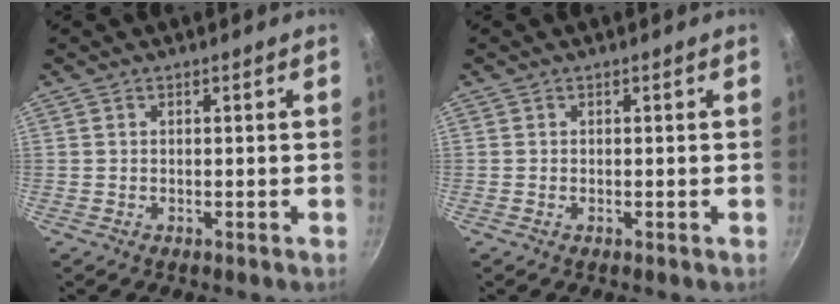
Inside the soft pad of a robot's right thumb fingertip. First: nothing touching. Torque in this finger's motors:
{"motor_torque": [-0.39, -0.02, -0.17, -0.08, -0.04]}